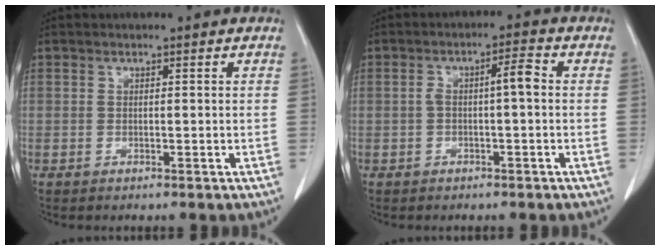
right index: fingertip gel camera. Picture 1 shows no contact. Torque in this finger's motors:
{"motor_torque": [0.07, 0.01, 0.06, 0.03]}